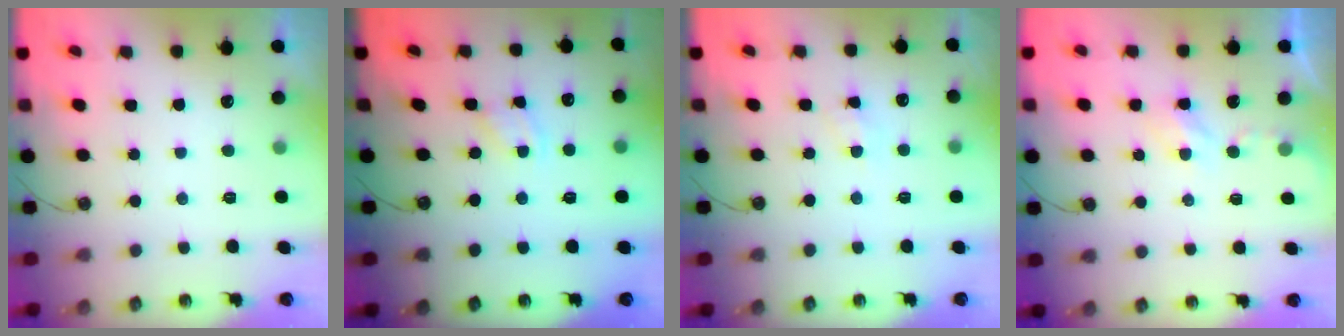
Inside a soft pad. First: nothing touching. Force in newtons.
{"total": 1.8, "press": 1.8, "slide": 0.3}
{"total": 5.5, "press": 5.4, "slide": 0.7}
{"total": 4.4, "press": 4.4, "slide": 0.5}